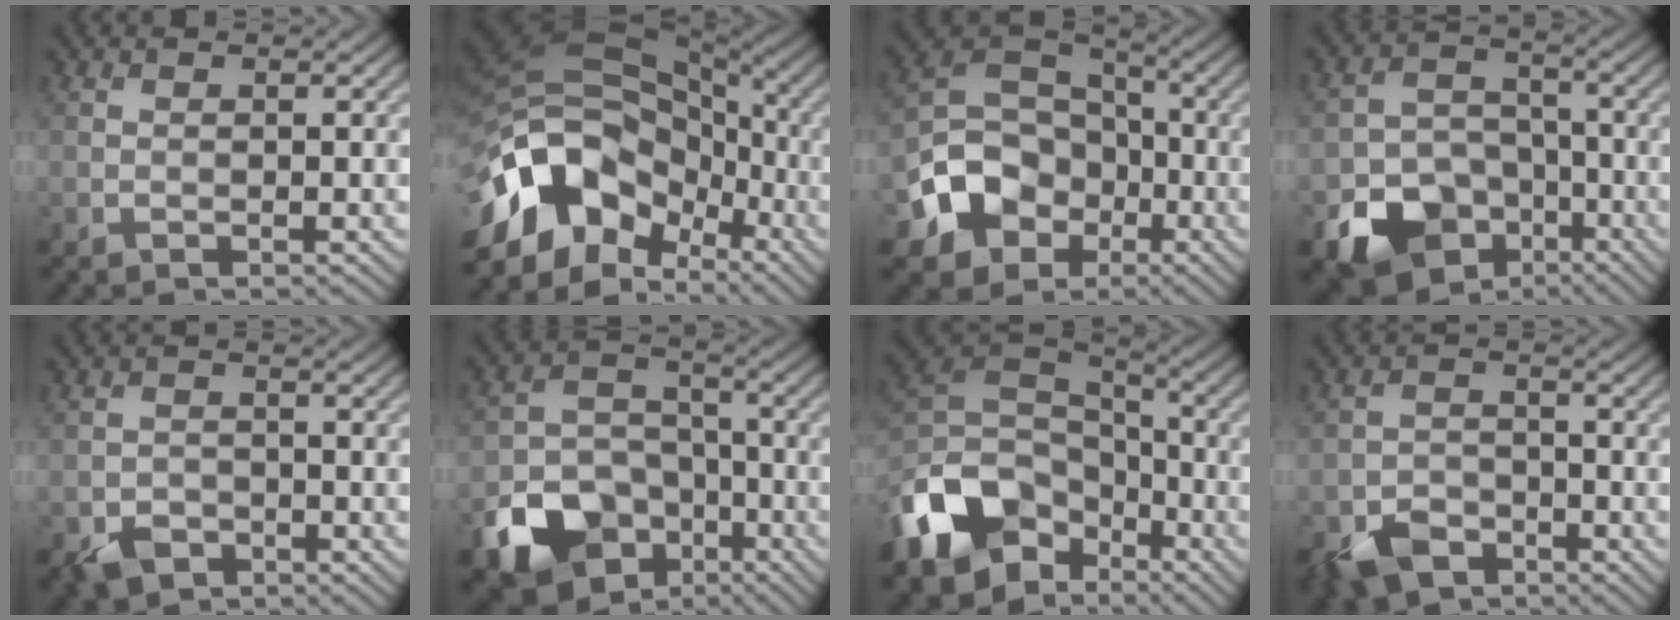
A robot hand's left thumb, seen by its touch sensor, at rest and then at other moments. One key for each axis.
{"total": 16.9, "fx": -6.4, "fy": 11.9, "fz": 10.2, "tx": -0.227, "ty": -0.025, "tz": -0.119}
{"total": 12.3, "fx": -4.8, "fy": 9.7, "fz": 5.9, "tx": -0.148, "ty": -0.031, "tz": -0.098}
{"total": 12.6, "fx": -7.2, "fy": 8.8, "fz": 5.3, "tx": -0.112, "ty": -0.032, "tz": -0.122}
{"total": 3.2, "fx": -2.2, "fy": 2.0, "fz": 1.2, "tx": -0.022, "ty": -0.007, "tz": -0.047}
{"total": 13.7, "fx": -7.5, "fy": 9.4, "fz": 6.7, "tx": -0.156, "ty": -0.037, "tz": -0.136}
{"total": 15.3, "fx": -7.6, "fy": 10.3, "fz": 8.3, "tx": -0.221, "ty": -0.032, "tz": -0.135}
{"total": 5.4, "fx": -3.8, "fy": 3.2, "fz": 2.3, "tx": -0.049, "ty": -0.007, "tz": -0.077}